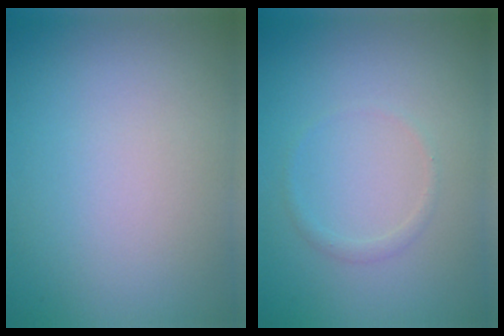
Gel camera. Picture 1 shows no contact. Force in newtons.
{"total": 0.8, "press": 0.8, "slide": 0.0}